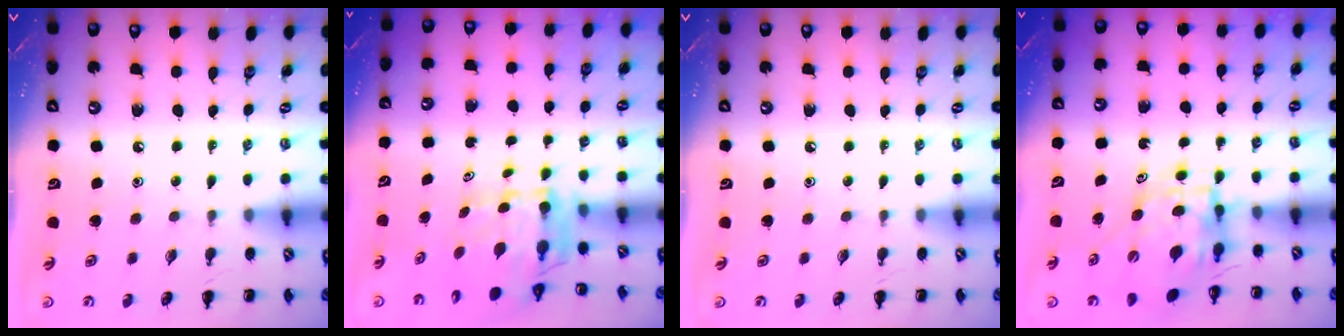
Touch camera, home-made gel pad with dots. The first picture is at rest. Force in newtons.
{"total": 5.8, "press": 5.3, "slide": 2.3}
{"total": 0.0}
{"total": 5.2, "press": 5.2, "slide": 0.4}